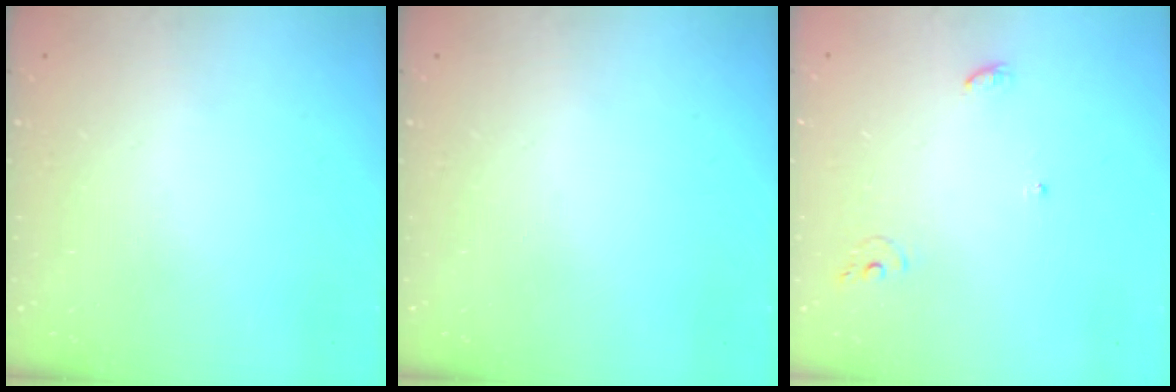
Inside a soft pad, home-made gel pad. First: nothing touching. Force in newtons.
{"total": 0.0}
{"total": 5.4, "press": 5.4, "slide": 0.2}